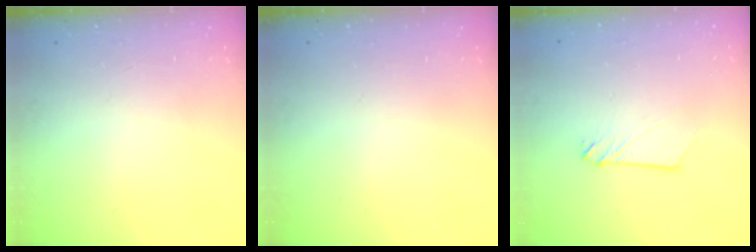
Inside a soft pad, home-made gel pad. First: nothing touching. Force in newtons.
{"total": 0.0}
{"total": 2.3, "press": 2.3, "slide": 0.2}